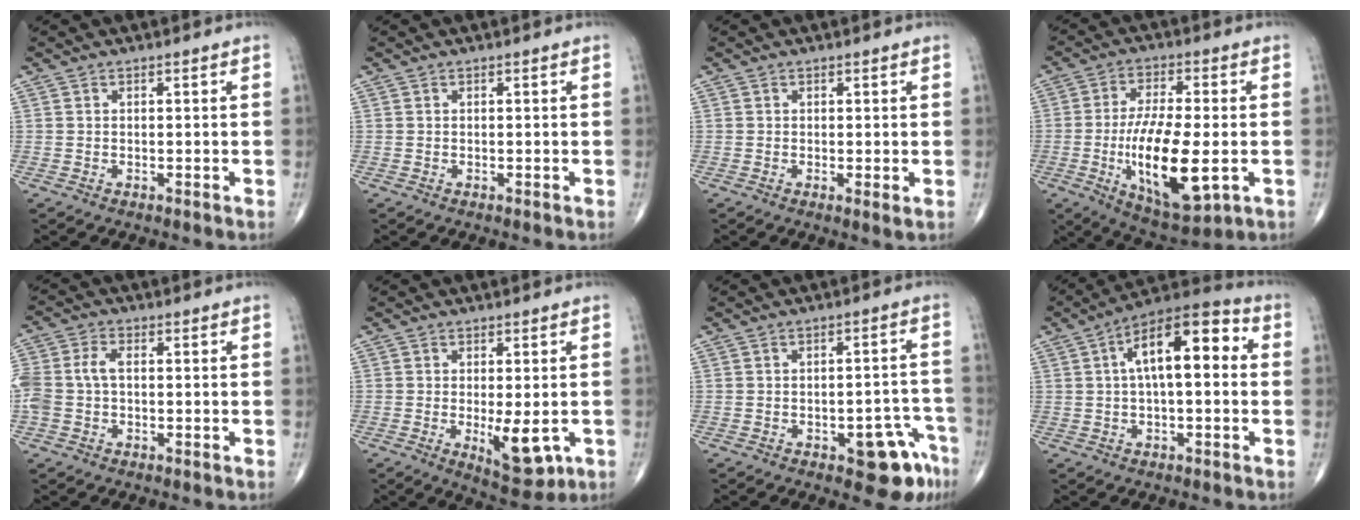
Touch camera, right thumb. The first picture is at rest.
{"total": 0.0}
{"total": 1.3, "force": [0.1, 0.3, 1.3], "torque": [-0.022, -0.007, -0.001]}
{"total": 17.2, "force": [-3.4, 6.3, 15.6], "torque": [-0.272, -0.006, -0.047]}
{"total": 7.0, "force": [-0.2, 4.5, 5.4], "torque": [-0.141, 0.021, -0.005]}
{"total": 7.8, "force": [-1.6, 3.0, 7.0], "torque": [-0.093, -0.019, -0.014]}
{"total": 8.9, "force": [-4.6, 3.7, 6.6], "torque": [-0.049, 0.033, -0.051]}
{"total": 14.3, "force": [2.4, 6.1, 12.8], "torque": [-0.190, 0.038, 0.027]}